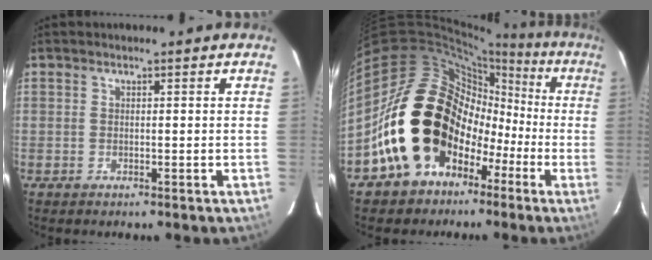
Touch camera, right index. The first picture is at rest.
{"total": 21.3, "force": [-5.7, 17.2, 11.1], "torque": [-0.221, 0.035, -0.076]}